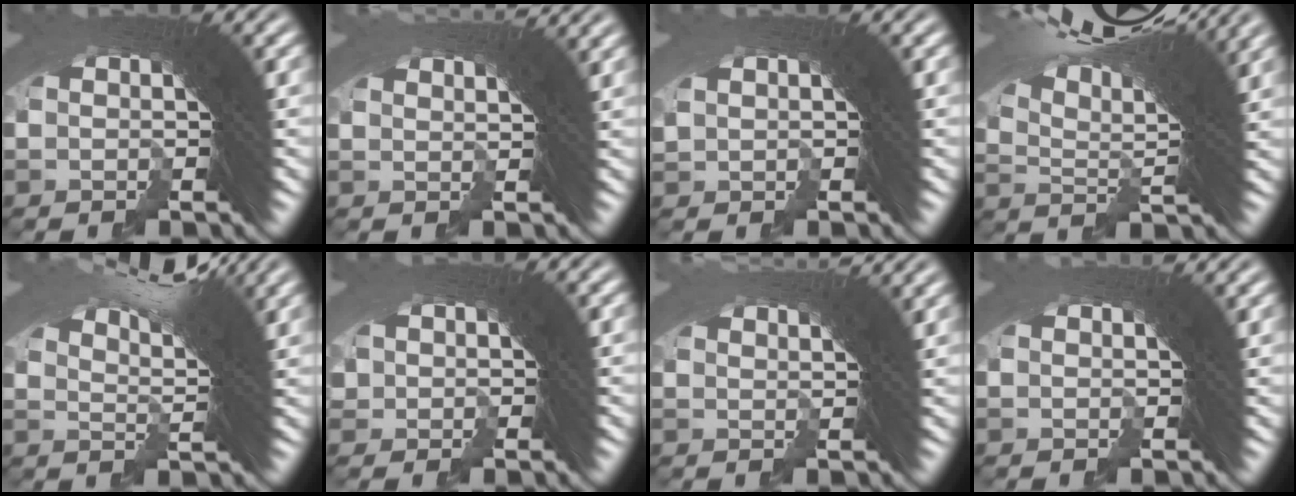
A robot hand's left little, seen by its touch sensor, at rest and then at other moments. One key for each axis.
{"total": 4.4, "fx": 3.7, "fy": -0.7, "fz": 2.3, "tx": -0.018, "ty": 0.019, "tz": 0.057}
{"total": 0.8, "fx": 0.5, "fy": -0.7, "fz": -0.2, "tx": 0.019, "ty": 0.006, "tz": 0.015}
{"total": 11.5, "fx": 6.9, "fy": 3.3, "fz": 8.6, "tx": -0.135, "ty": 0.028, "tz": 0.099}
{"total": 6.4, "fx": 4.3, "fy": 0.3, "fz": 4.7, "tx": -0.065, "ty": 0.008, "tz": 0.070}
{"total": 1.0, "fx": -0.3, "fy": 0.9, "fz": 0.0, "tx": 0.008, "ty": -0.004, "tz": -0.001}
{"total": 5.1, "fx": 4.4, "fy": -0.6, "fz": 2.6, "tx": -0.026, "ty": 0.022, "tz": 0.067}
{"total": 2.0, "fx": 1.6, "fy": -0.8, "fz": 0.9, "tx": -0.005, "ty": 0.007, "tz": 0.027}